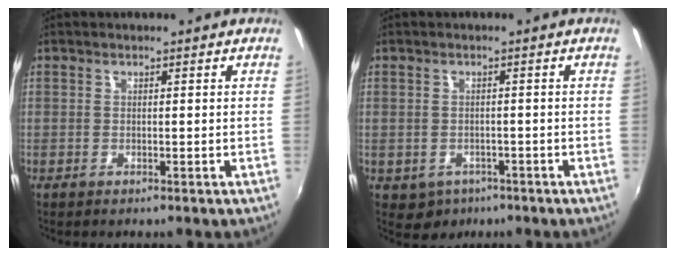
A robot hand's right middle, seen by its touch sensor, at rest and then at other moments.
{"total": 4.0, "force": [-1.9, 3.3, 1.1], "torque": [-0.032, -0.005, -0.020]}